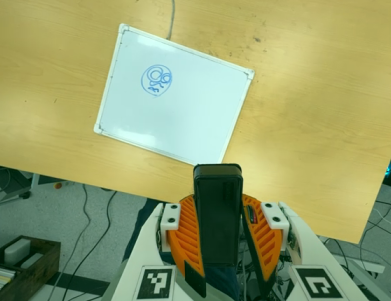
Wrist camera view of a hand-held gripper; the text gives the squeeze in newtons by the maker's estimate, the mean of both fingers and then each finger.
{"total": 9.2, "left": 7.5, "right": 10.9}